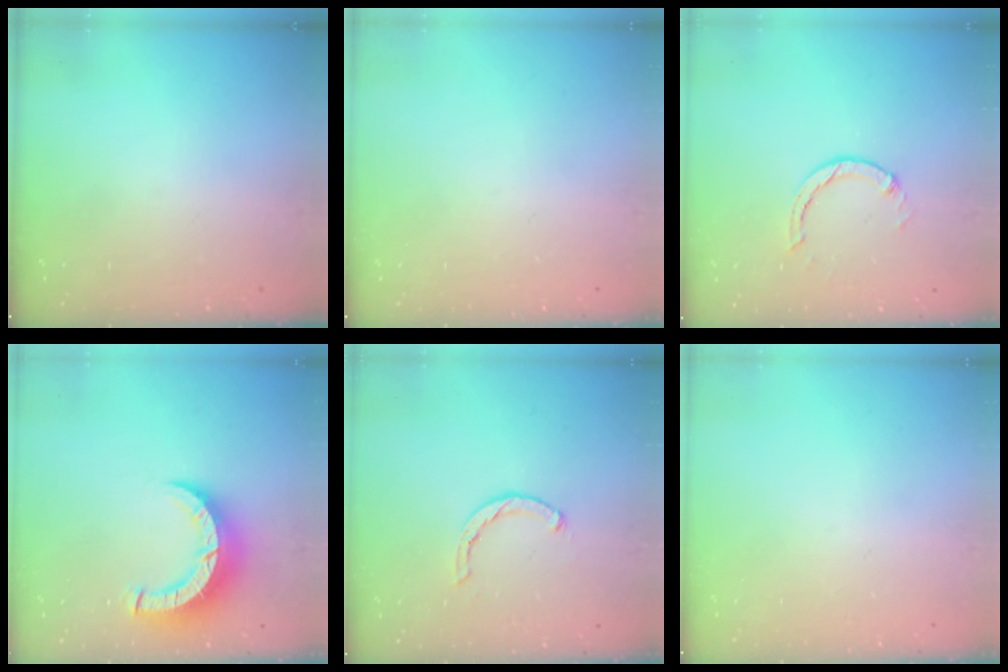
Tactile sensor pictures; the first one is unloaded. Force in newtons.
{"total": 0.0}
{"total": 1.3, "press": 1.2, "slide": 0.3}
{"total": 9.4, "press": 9.3, "slide": 1.0}
{"total": 1.4, "press": 1.3, "slide": 0.3}
{"total": 0.0}